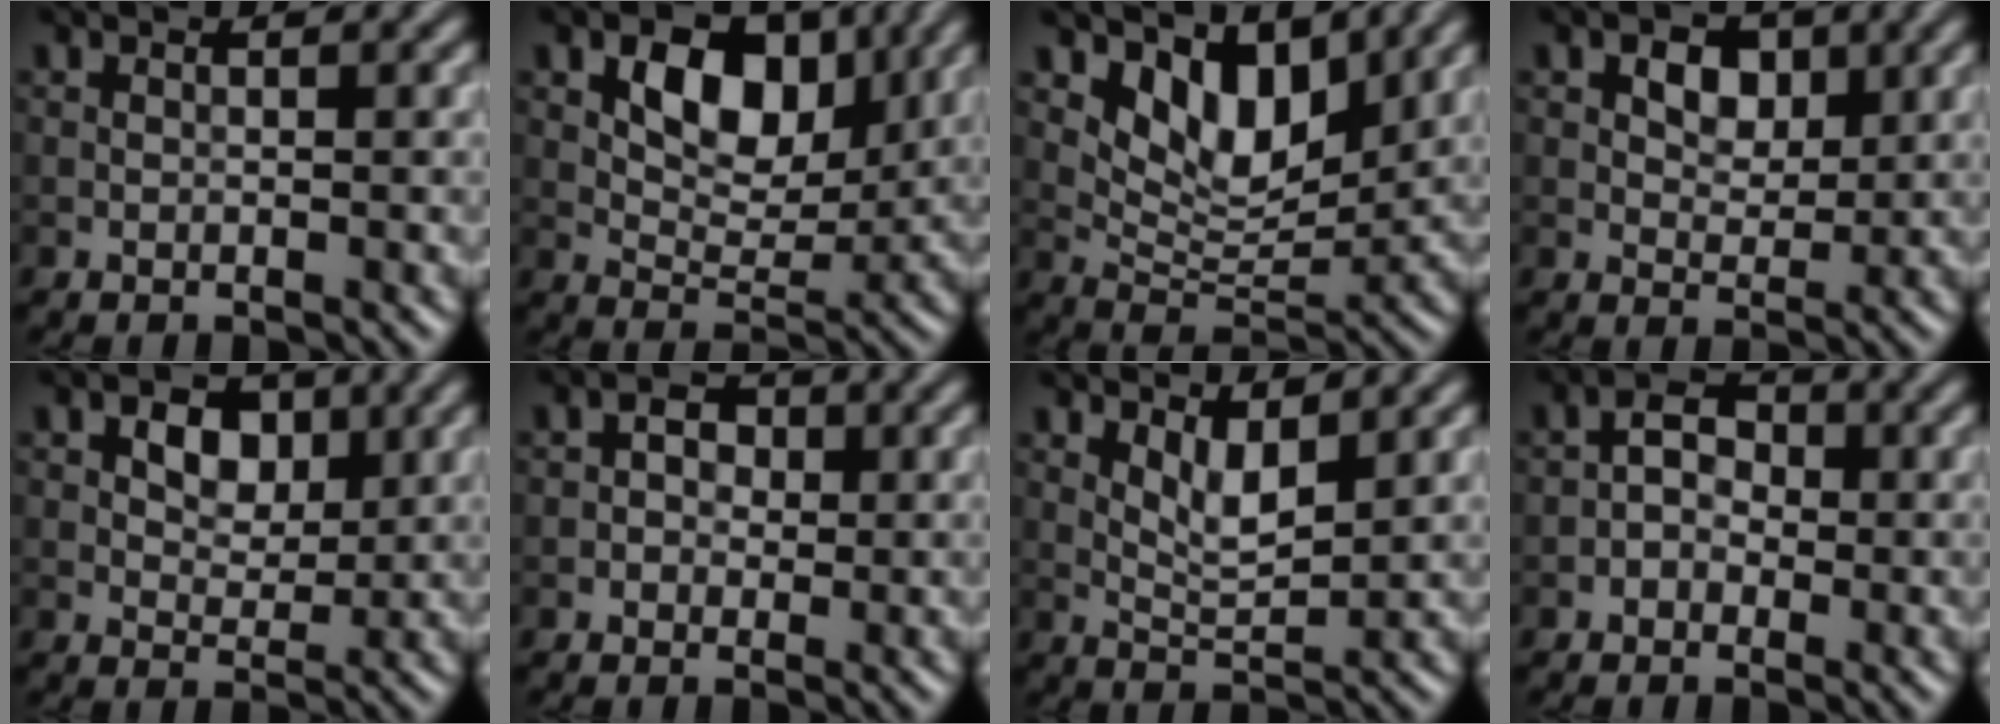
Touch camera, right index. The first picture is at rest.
{"total": 6.7, "force": [2.3, 4.2, 4.7], "torque": [-0.067, -0.005, 0.034]}
{"total": 5.9, "force": [3.3, 3.1, 3.8], "torque": [-0.067, -0.017, 0.057]}
{"total": 3.7, "force": [1.3, 2.5, 2.4], "torque": [-0.033, 0.001, 0.012]}
{"total": 4.1, "force": [1.3, 2.8, 2.7], "torque": [-0.037, 0.001, 0.012]}
{"total": 1.9, "force": [0.0, 1.6, 1.0], "torque": [-0.003, 0.002, -0.009]}
{"total": 2.9, "force": [1.4, 1.1, 2.3], "torque": [-0.043, -0.007, 0.030]}
{"total": 2.3, "force": [-0.6, 1.8, 1.3], "torque": [-0.016, 0.009, -0.017]}